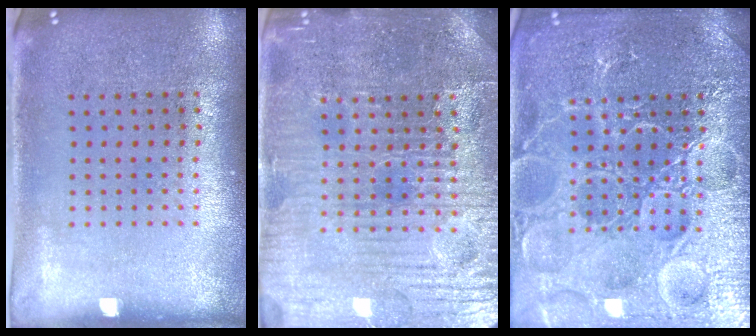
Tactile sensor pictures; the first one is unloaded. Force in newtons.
{"total": 4.8, "press": 4.7, "slide": 1.2}
{"total": 7.5, "press": 7.5, "slide": 1.0}